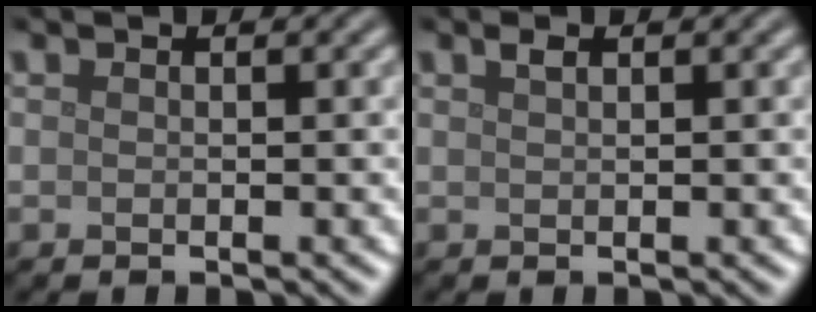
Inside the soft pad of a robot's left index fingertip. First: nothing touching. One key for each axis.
{"total": 0.7, "fx": 0.5, "fy": 0.2, "fz": 0.5, "tx": -0.009, "ty": 0.002, "tz": 0.010}